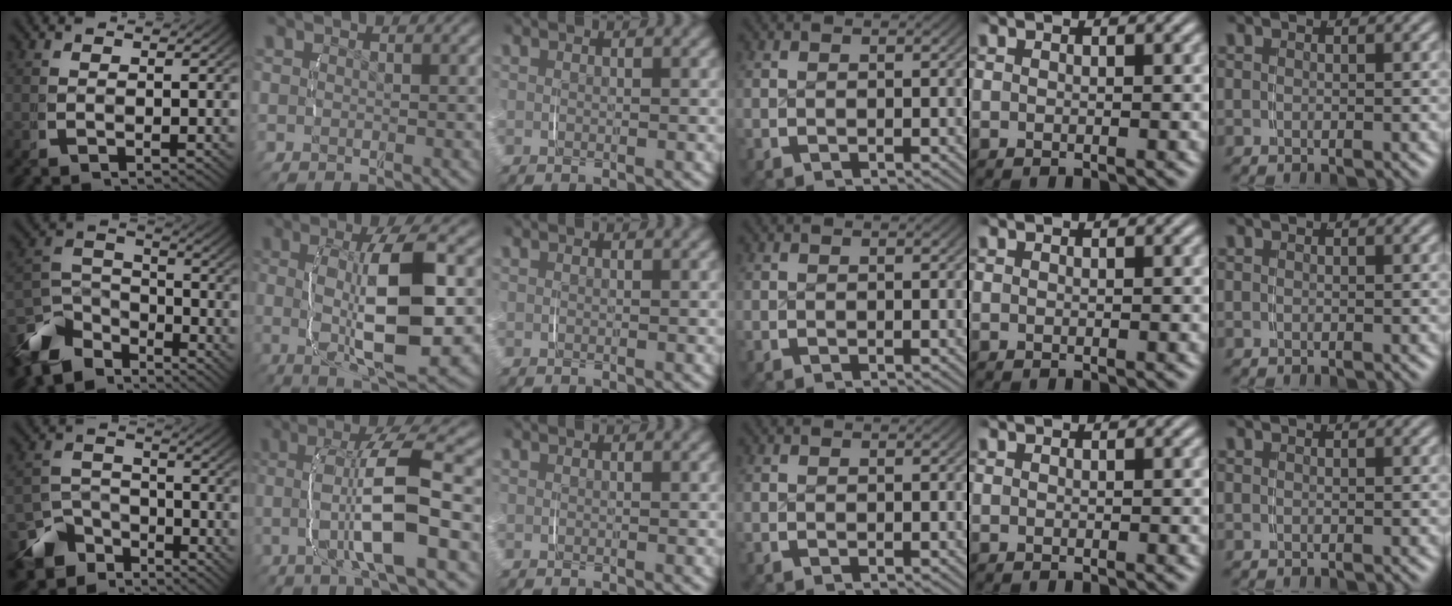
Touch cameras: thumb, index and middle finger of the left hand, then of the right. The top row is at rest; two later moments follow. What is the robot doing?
{"motion": "lift_and_place", "object": "jar lid"}